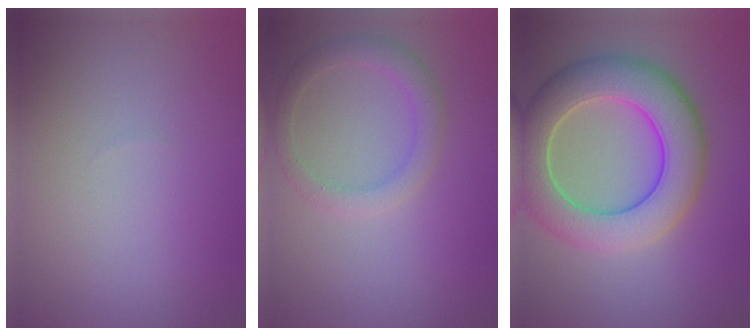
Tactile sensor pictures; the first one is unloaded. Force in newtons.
{"total": 2.5, "press": 2.5, "slide": 0.2}
{"total": 8.5, "press": 8.4, "slide": 0.6}